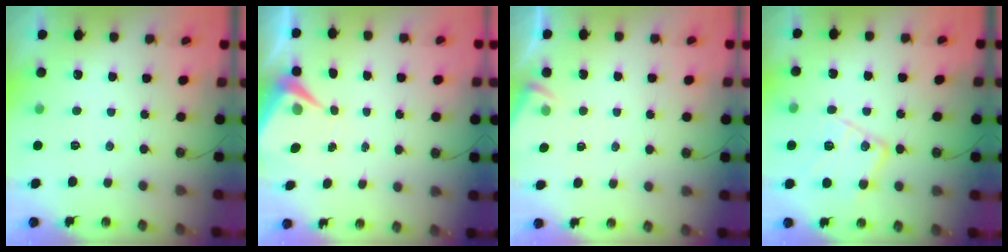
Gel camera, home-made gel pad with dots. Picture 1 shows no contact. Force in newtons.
{"total": 5.4, "press": 5.4, "slide": 0.6}
{"total": 5.1, "press": 5.1, "slide": 0.6}
{"total": 16.9, "press": 16.9, "slide": 1.3}